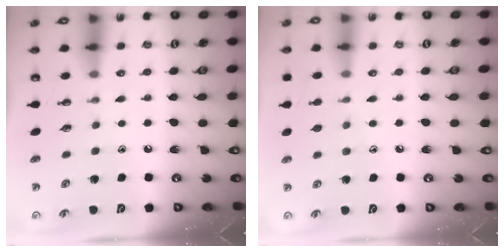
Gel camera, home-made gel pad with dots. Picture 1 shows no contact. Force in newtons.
{"total": 4.3, "press": 4.3, "slide": 0.4}